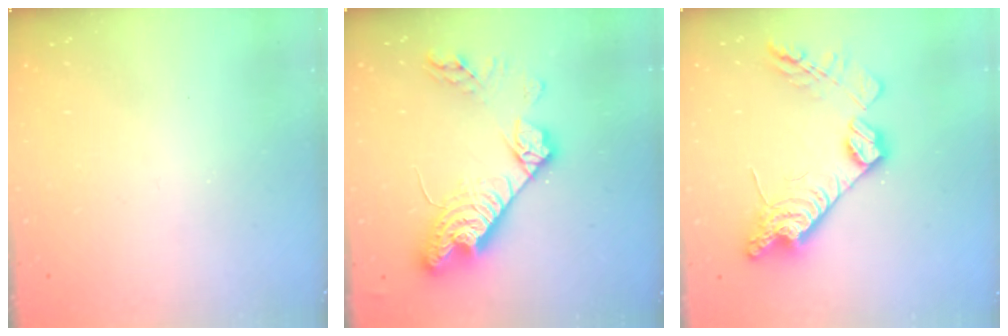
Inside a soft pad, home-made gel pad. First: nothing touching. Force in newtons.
{"total": 17.4, "press": 17.3, "slide": 1.3}
{"total": 16.3, "press": 16.3, "slide": 0.7}